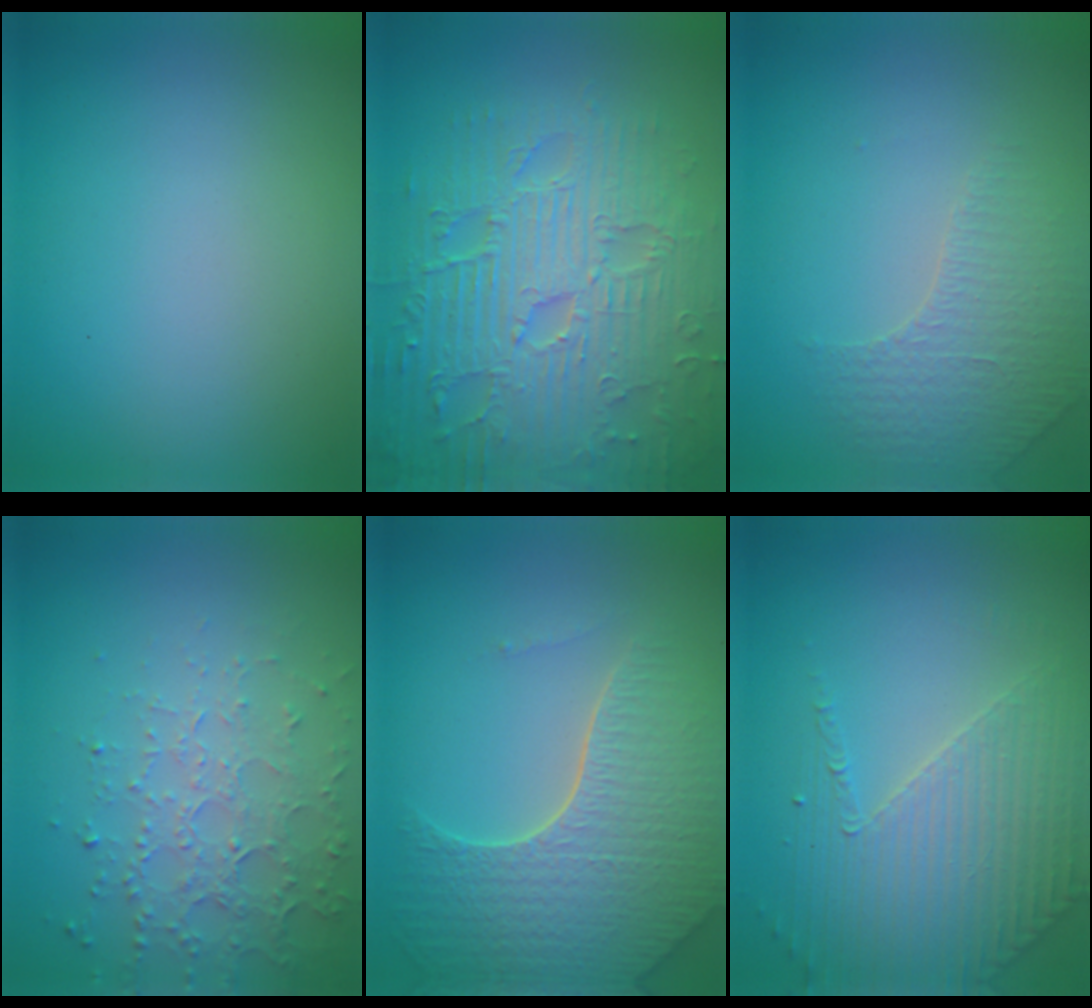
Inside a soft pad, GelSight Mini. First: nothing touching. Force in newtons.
{"total": 9.3, "press": 6.8, "slide": 6.3}
{"total": 1.8, "press": 1.6, "slide": 0.8}
{"total": 4.5, "press": 3.3, "slide": 3.1}
{"total": 7.7, "press": 5.6, "slide": 5.3}
{"total": 4.0, "press": 3.6, "slide": 1.9}